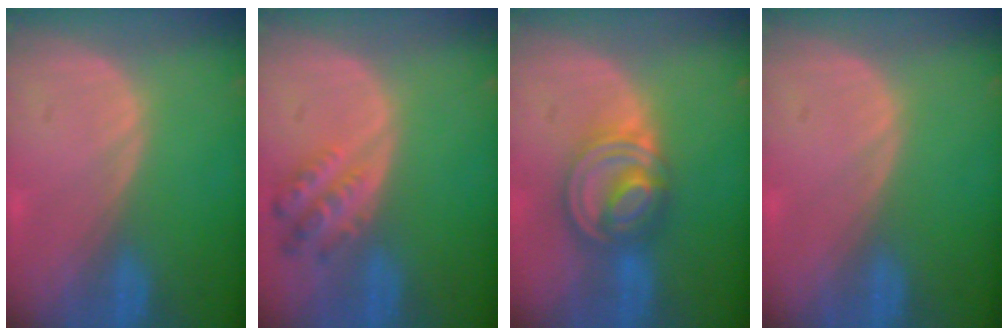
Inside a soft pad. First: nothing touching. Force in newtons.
{"total": 4.9, "press": 4.8, "slide": 1.1}
{"total": 8.2, "press": 7.0, "slide": 4.4}
{"total": 0.0}